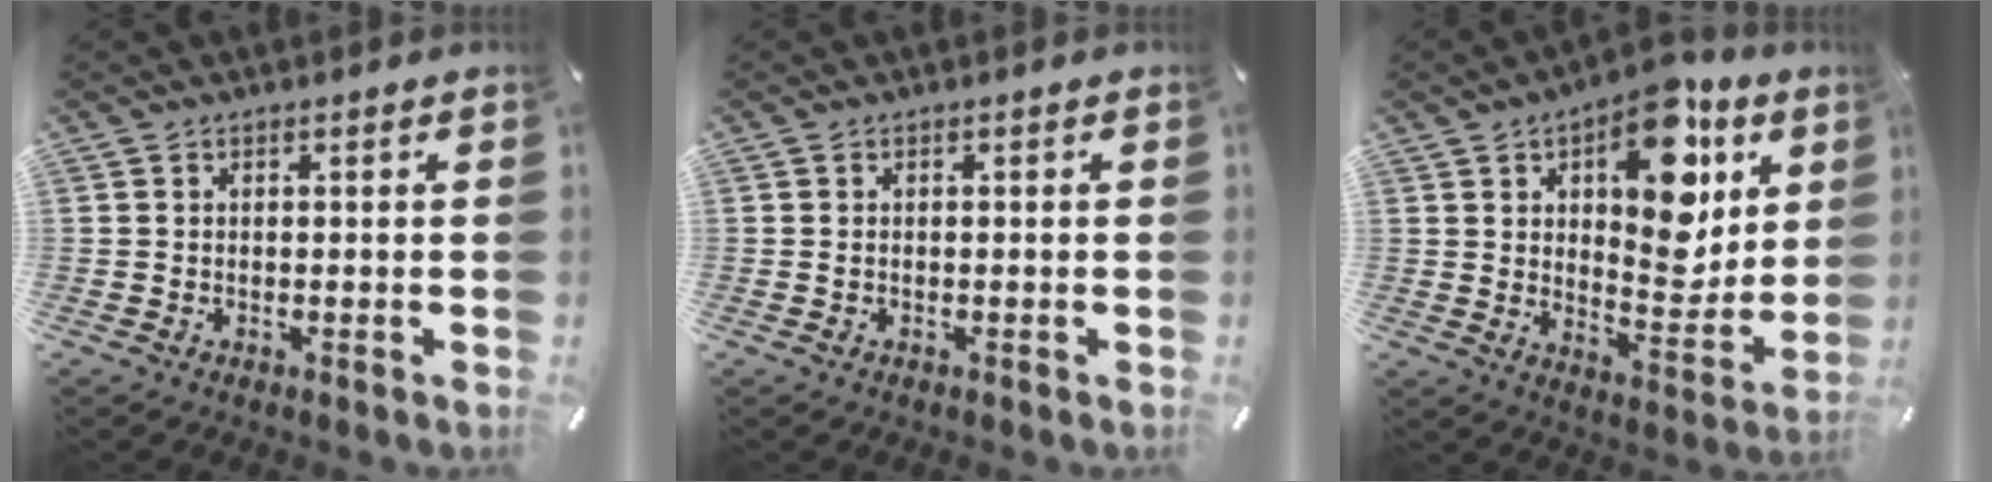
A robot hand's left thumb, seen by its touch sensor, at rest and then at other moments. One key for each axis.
{"total": 0.6, "fx": -0.2, "fy": 0.3, "fz": 0.4, "tx": -0.010, "ty": -0.001, "tz": -0.004}
{"total": 18.1, "fx": 8.0, "fy": 10.0, "fz": 12.8, "tx": -0.161, "ty": -0.044, "tz": 0.135}